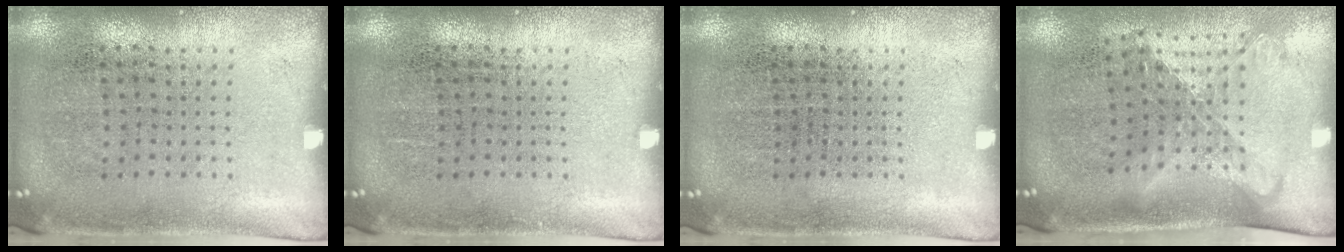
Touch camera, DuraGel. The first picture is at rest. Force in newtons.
{"total": 0.0}
{"total": 0.0}
{"total": 1.7, "press": 1.4, "slide": 1.1}